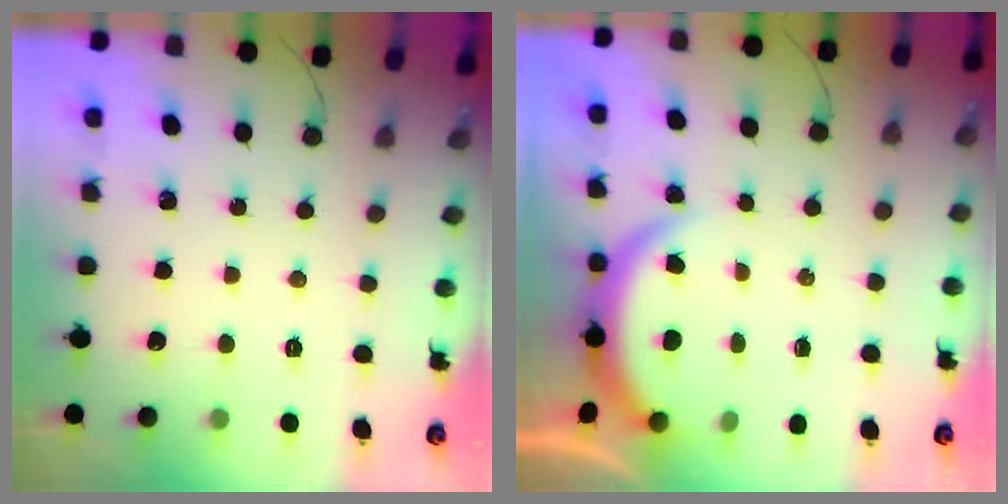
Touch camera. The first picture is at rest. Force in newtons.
{"total": 3.8, "press": 3.8, "slide": 0.2}